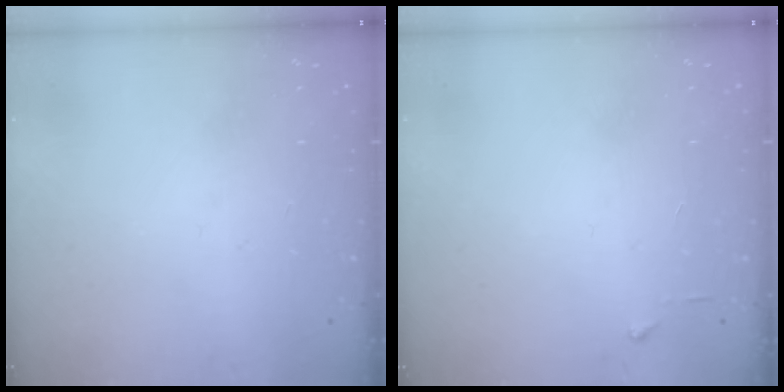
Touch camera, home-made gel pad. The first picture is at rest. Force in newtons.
{"total": 3.2, "press": 3.2, "slide": 0.4}